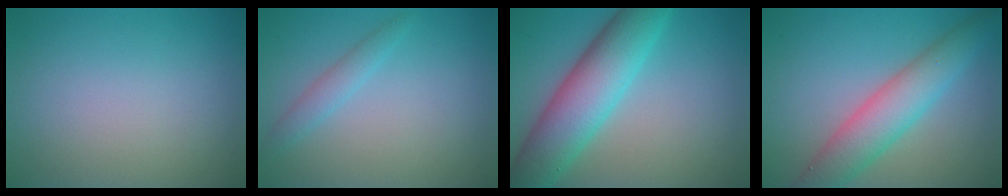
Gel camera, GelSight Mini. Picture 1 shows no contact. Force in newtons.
{"total": 1.6, "press": 1.6, "slide": 0.0}
{"total": 8.3, "press": 8.3, "slide": 0.1}
{"total": 5.6, "press": 5.6, "slide": 0.1}